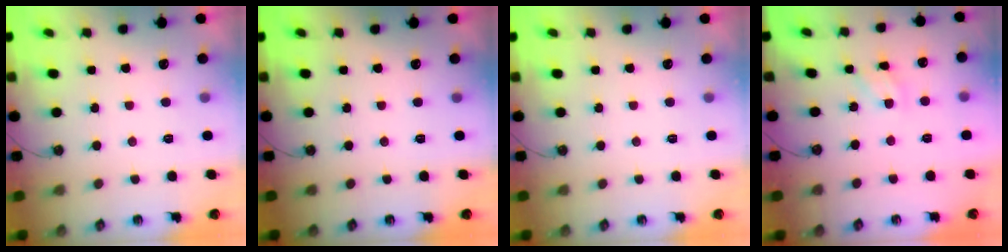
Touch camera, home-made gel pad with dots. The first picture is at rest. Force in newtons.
{"total": 0.0}
{"total": 0.0}
{"total": 5.2, "press": 5.2, "slide": 0.2}